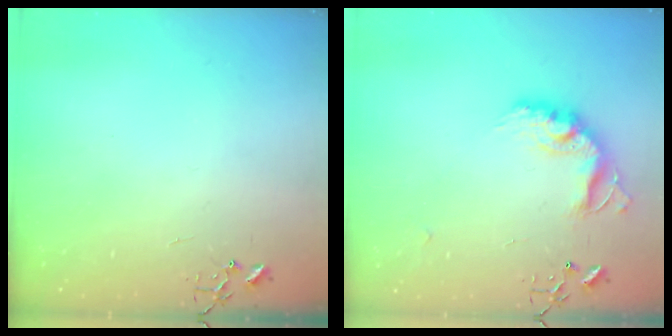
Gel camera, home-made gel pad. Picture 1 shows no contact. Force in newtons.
{"total": 16.0, "press": 16.0, "slide": 0.8}